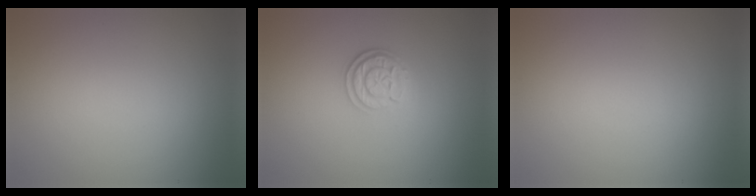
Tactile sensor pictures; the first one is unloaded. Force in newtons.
{"total": 2.9, "press": 2.4, "slide": 1.7}
{"total": 0.0}